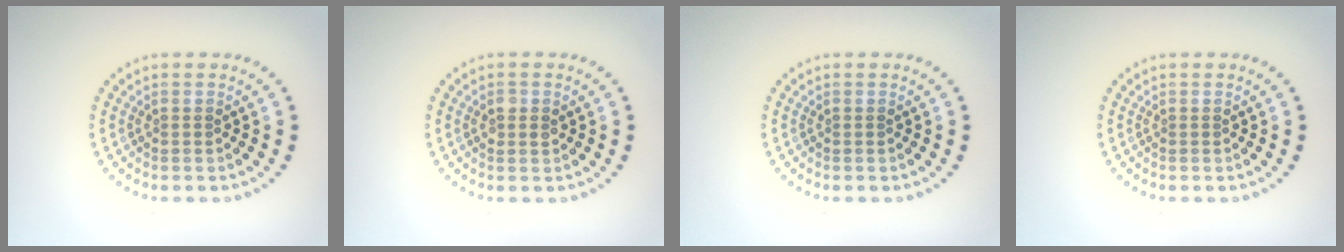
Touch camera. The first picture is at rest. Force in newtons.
{"total": 1.2, "press": 1.2, "slide": 0.3}
{"total": 0.0}
{"total": 0.0}